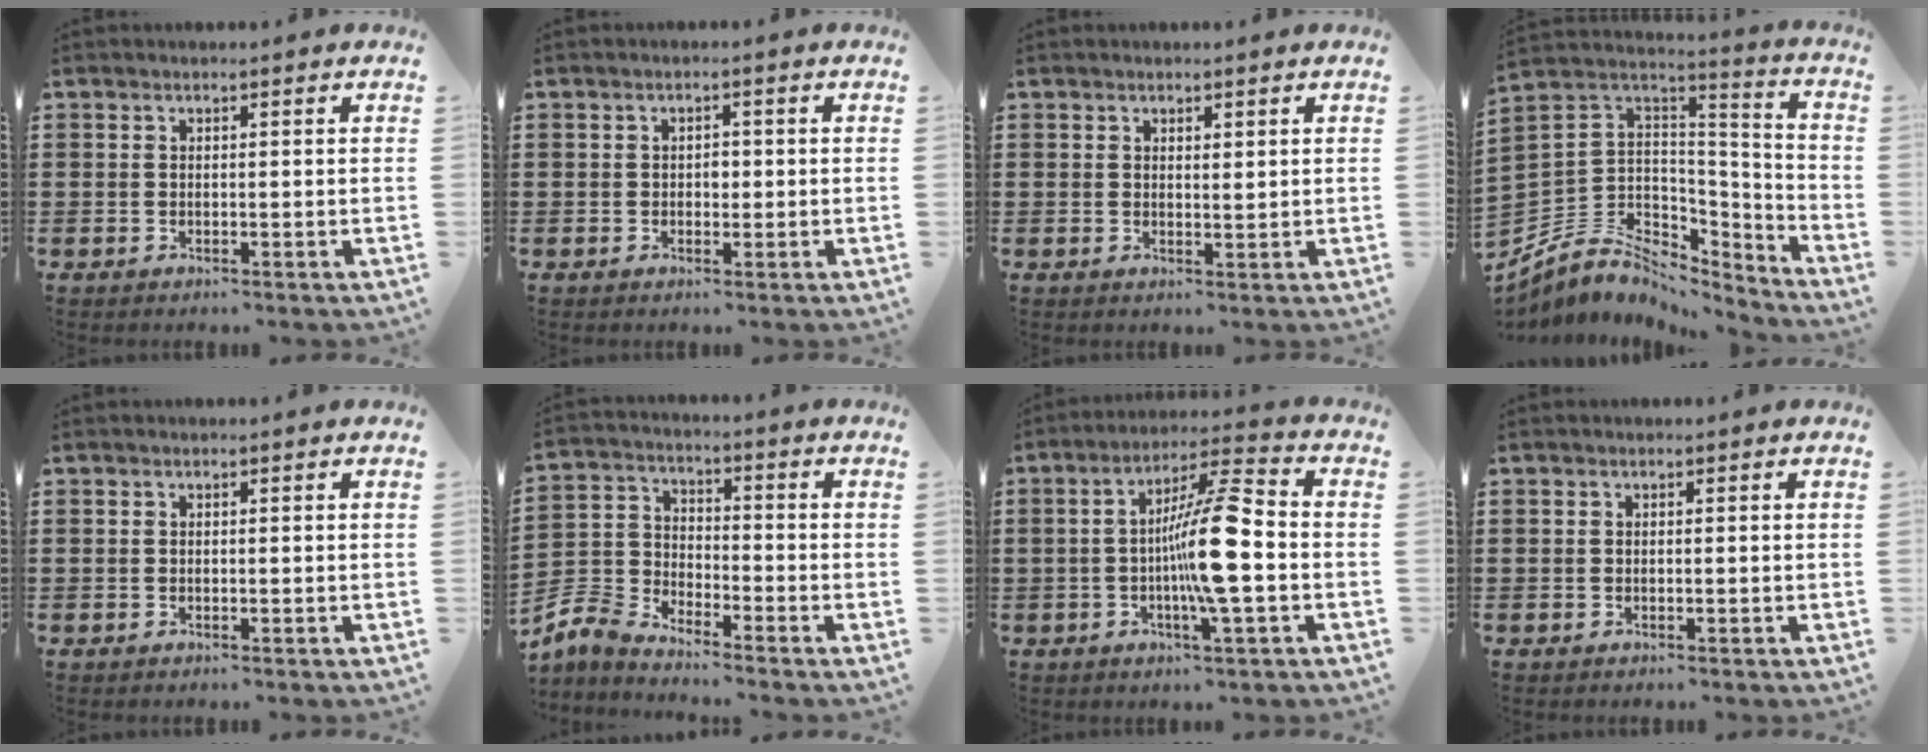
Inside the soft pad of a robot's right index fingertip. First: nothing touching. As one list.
[{"total": 1.4, "force": [0.0, 0.8, 1.1], "torque": [-0.022, 0.004, -0.002]}, {"total": 1.0, "force": [0.8, 0.3, 0.4], "torque": [-0.009, 0.002, 0.014]}, {"total": 7.1, "force": [-3.4, 5.8, 2.2], "torque": [-0.066, -0.014, -0.060]}, {"total": 0.0}, {"total": 5.8, "force": [-5.5, 1.2, 1.3], "torque": [-0.068, -0.010, -0.122]}, {"total": 11.0, "force": [-1.5, 1.0, 10.9], "torque": [-0.208, -0.007, -0.035]}, {"total": 0.0}]